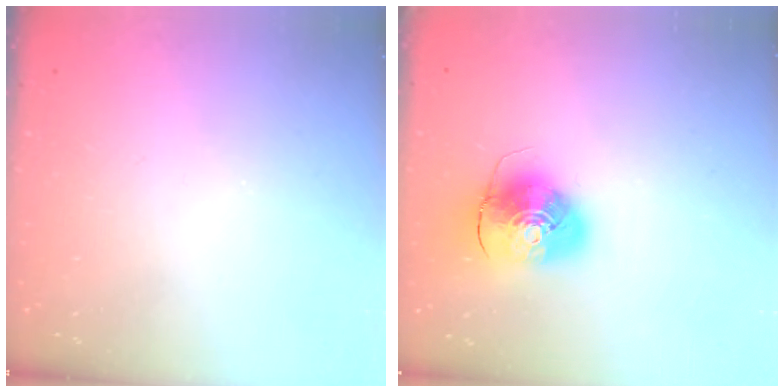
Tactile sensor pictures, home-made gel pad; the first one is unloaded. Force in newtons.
{"total": 9.7, "press": 9.6, "slide": 1.4}